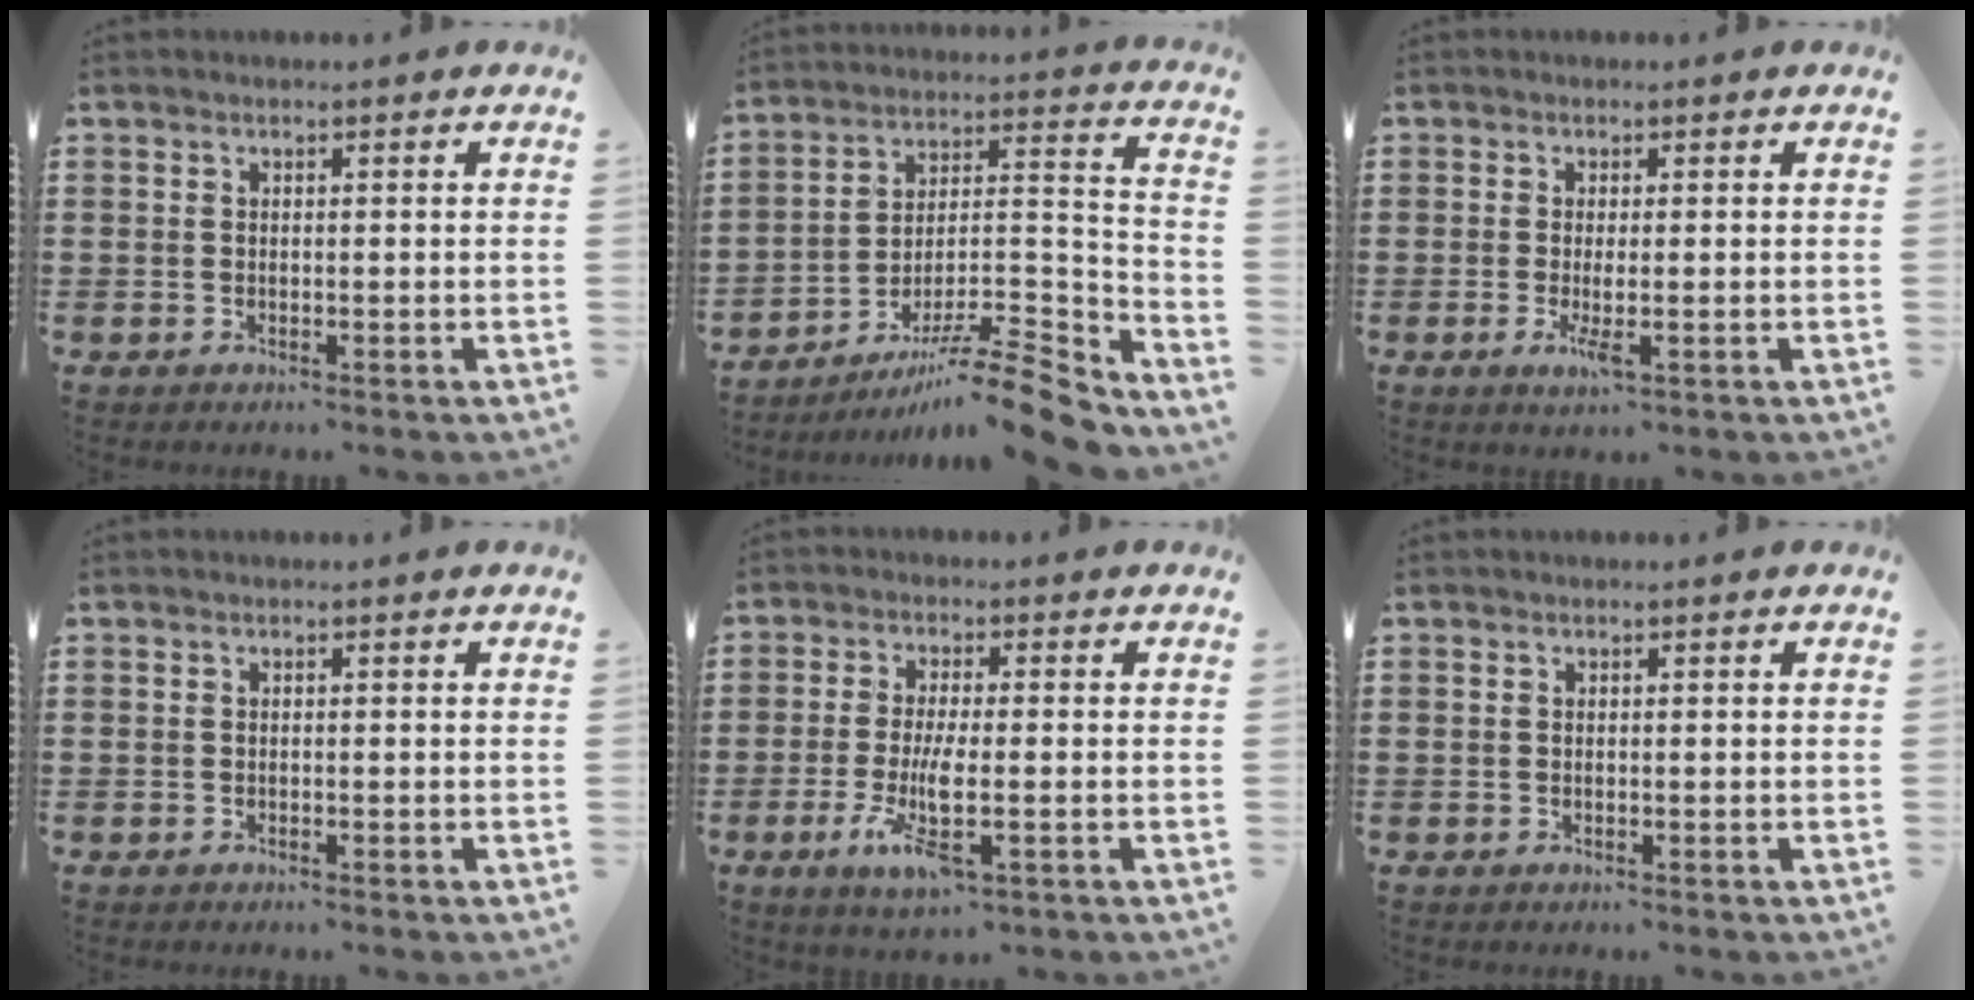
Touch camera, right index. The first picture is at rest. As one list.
[{"total": 11.6, "force": [-9.7, 1.0, 6.2], "torque": [-0.078, 0.028, -0.184]}, {"total": 2.8, "force": [-0.9, 0.4, 2.6], "torque": [-0.058, -0.012, -0.019]}, {"total": 0.0}, {"total": 7.2, "force": [-2.4, 1.6, 6.6], "torque": [-0.141, -0.019, -0.045]}, {"total": 0.0}]